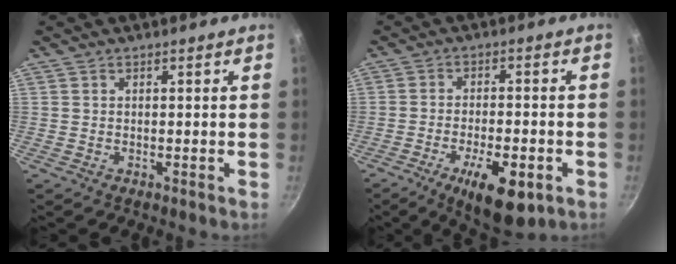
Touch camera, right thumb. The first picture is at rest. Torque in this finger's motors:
{"motor_torque": [-0.44, 0.28, 0.46, 0.43, 0.20]}